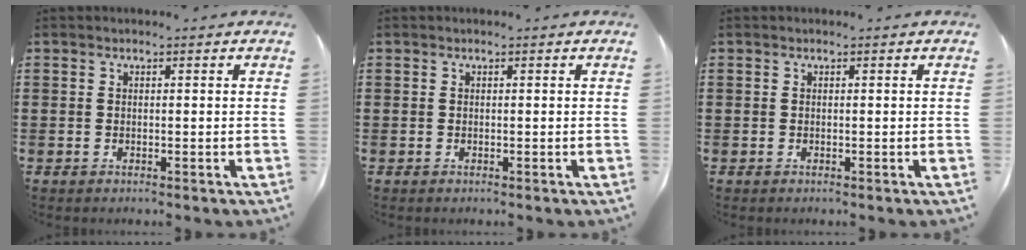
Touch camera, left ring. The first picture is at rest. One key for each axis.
{"total": 0.0}
{"total": 0.0}